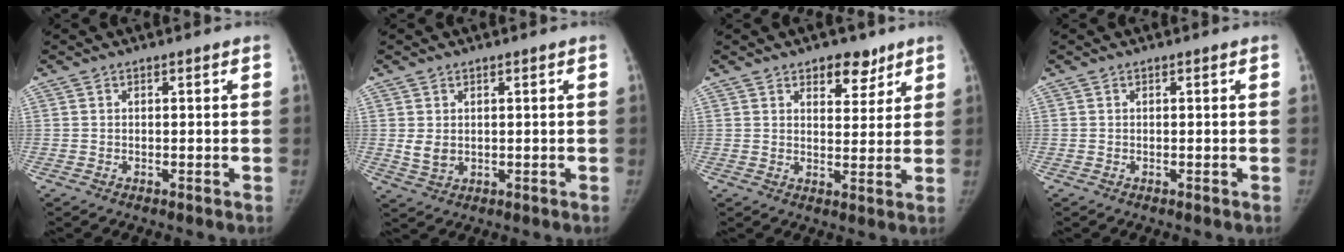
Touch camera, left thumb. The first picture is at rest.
{"total": 2.9, "force": [0.5, 2.1, 1.9], "torque": [-0.027, -0.010, 0.018]}
{"total": 6.0, "force": [4.0, 3.5, 2.9], "torque": [-0.010, -0.023, 0.057]}
{"total": 0.0}